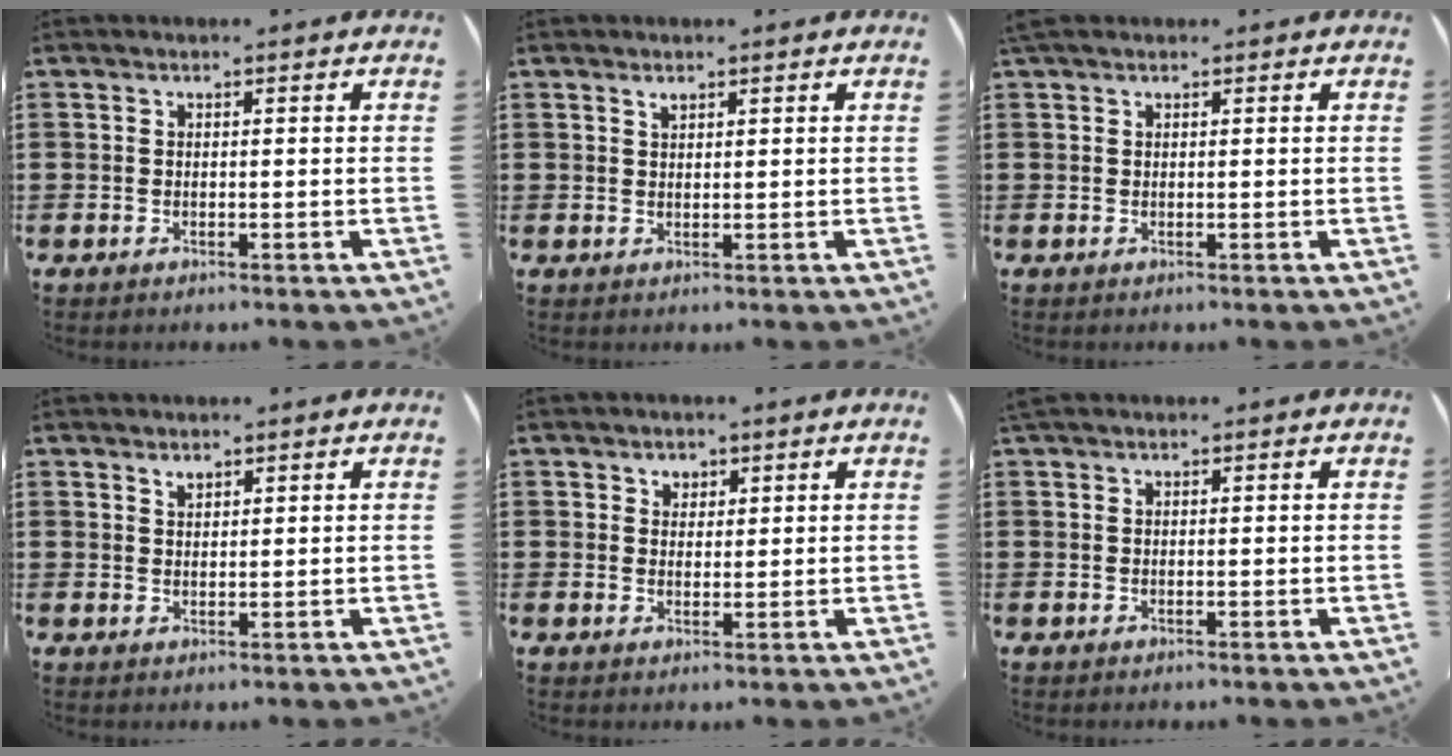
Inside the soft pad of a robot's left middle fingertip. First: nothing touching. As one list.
[{"total": 1.0, "force": [0.8, 0.2, 0.6], "torque": [-0.014, -0.001, 0.016]}, {"total": 1.1, "force": [0.7, 0.5, 0.6], "torque": [-0.016, 0.003, 0.014]}, {"total": 1.4, "force": [1.3, 0.4, 0.4], "torque": [-0.010, -0.001, 0.026]}, {"total": 1.8, "force": [1.4, 1.1, 0.2], "torque": [0.000, 0.002, 0.026]}, {"total": 0.6, "force": [0.5, 0.2, 0.3], "torque": [-0.009, 0.002, 0.009]}]